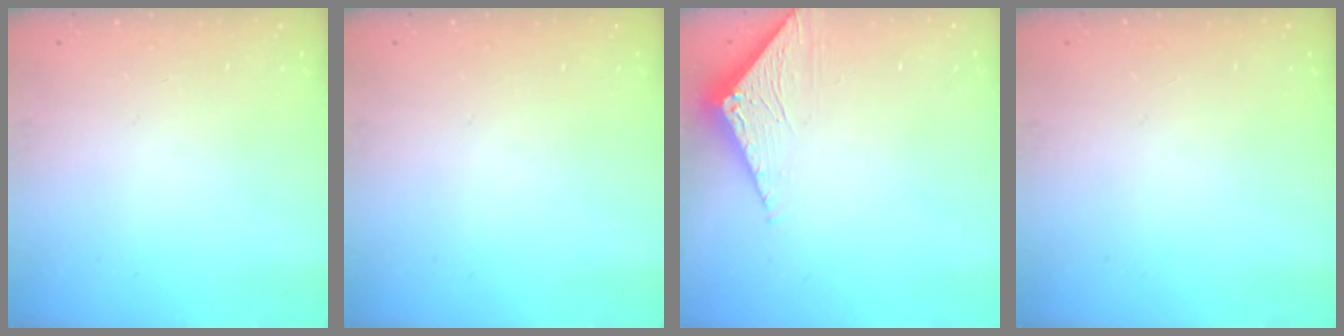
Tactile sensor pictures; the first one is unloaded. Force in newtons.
{"total": 0.0}
{"total": 3.1, "press": 3.1, "slide": 0.2}
{"total": 0.0}